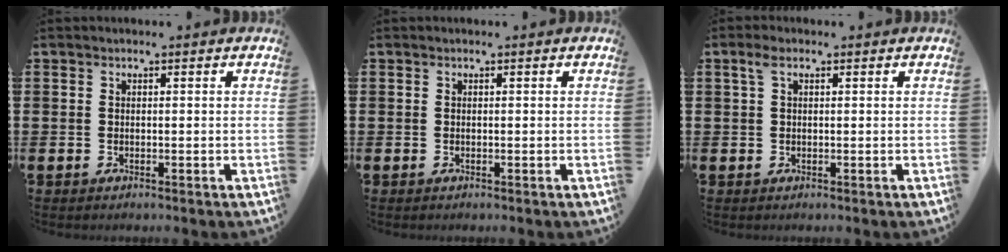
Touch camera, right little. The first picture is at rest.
{"total": 0.0}
{"total": 1.6, "force": [0.6, 0.7, 1.3], "torque": [-0.028, 0.007, 0.009]}